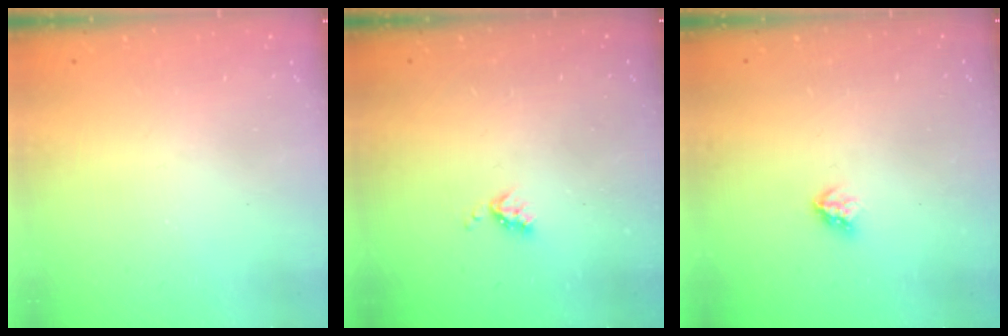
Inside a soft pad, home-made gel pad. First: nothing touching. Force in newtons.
{"total": 4.0, "press": 3.9, "slide": 0.6}
{"total": 3.0, "press": 2.9, "slide": 0.4}